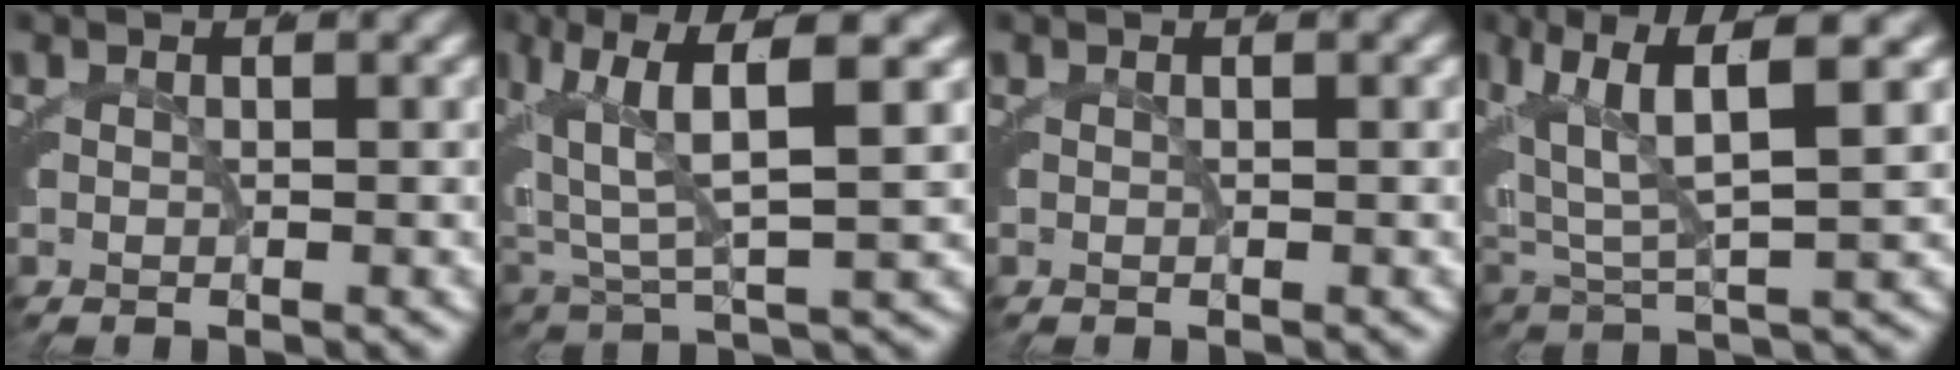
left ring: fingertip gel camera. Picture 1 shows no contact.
{"total": 7.3, "force": [2.9, 3.0, 6.0], "torque": [-0.104, 0.021, 0.045]}
{"total": 0.0}
{"total": 7.9, "force": [3.7, 3.3, 6.1], "torque": [-0.108, 0.020, 0.059]}